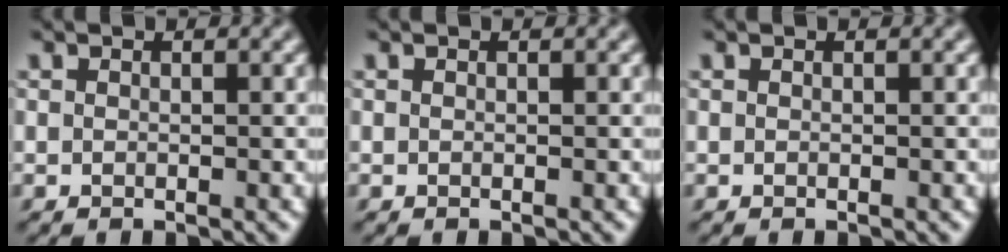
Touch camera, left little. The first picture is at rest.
{"total": 0.0}
{"total": 0.0}